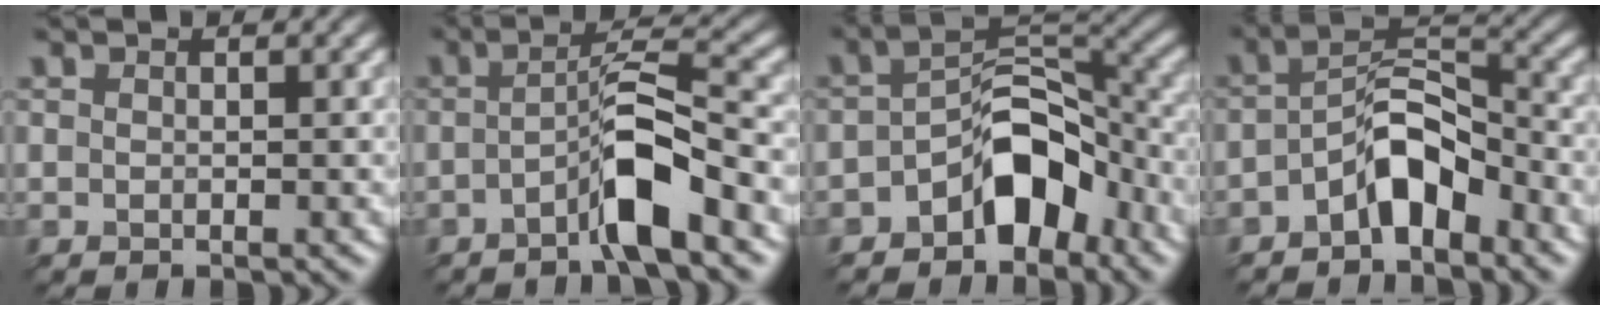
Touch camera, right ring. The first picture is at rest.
{"total": 4.6, "force": [-2.8, 0.0, 3.7], "torque": [-0.073, 0.020, -0.042]}
{"total": 5.9, "force": [-3.9, 2.7, 3.5], "torque": [-0.050, 0.019, -0.062]}
{"total": 4.7, "force": [-3.5, 1.3, 2.8], "torque": [-0.058, 0.018, -0.058]}